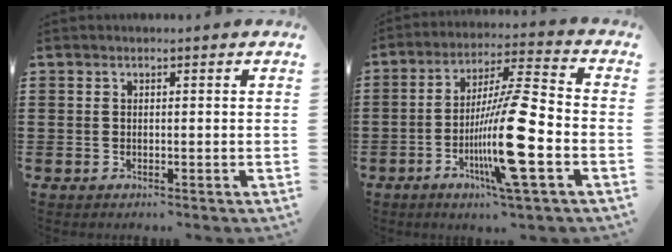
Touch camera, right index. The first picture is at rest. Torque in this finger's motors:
{"motor_torque": [2.14, 0.00, 1.05, 0.21]}